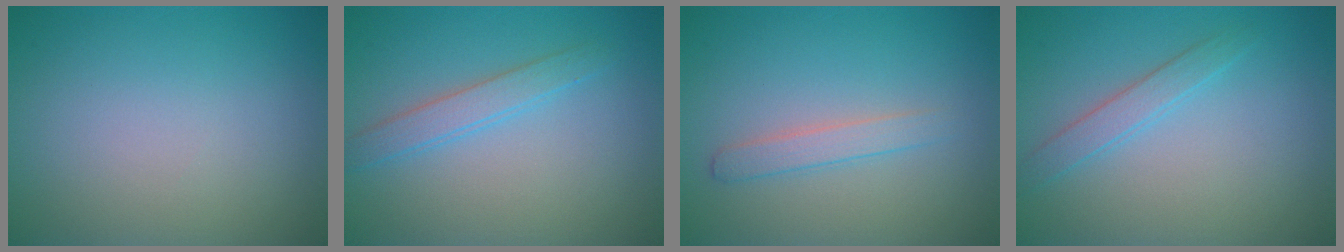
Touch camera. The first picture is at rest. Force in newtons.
{"total": 1.7, "press": 1.7, "slide": 0.1}
{"total": 1.8, "press": 1.8, "slide": 0.1}
{"total": 1.8, "press": 1.8, "slide": 0.0}